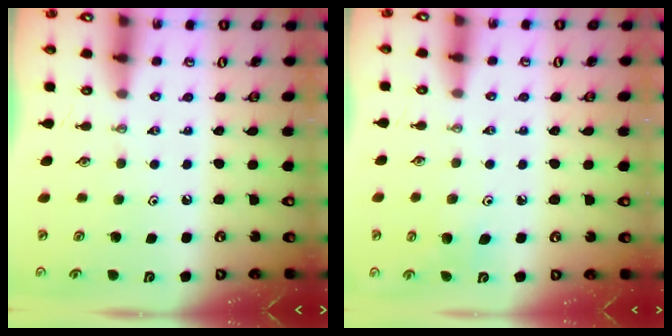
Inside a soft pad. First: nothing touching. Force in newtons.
{"total": 4.5, "press": 4.5, "slide": 0.3}